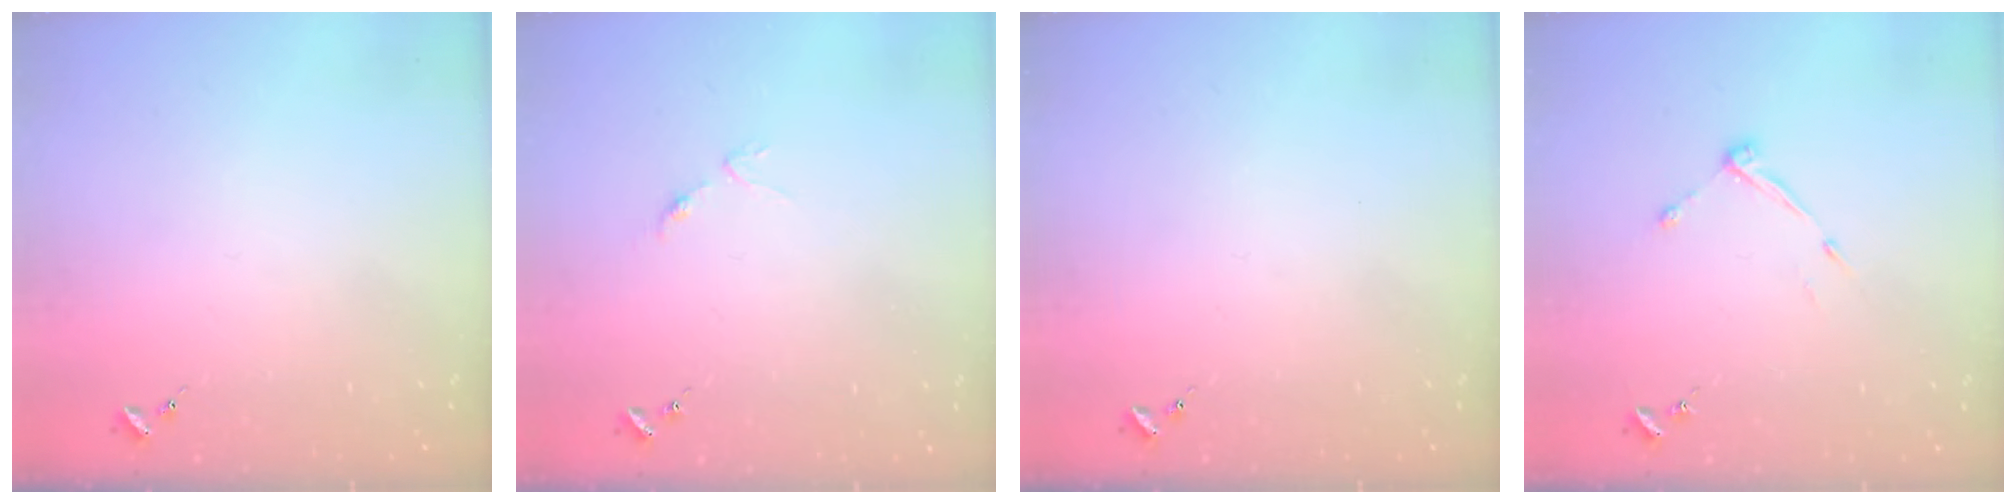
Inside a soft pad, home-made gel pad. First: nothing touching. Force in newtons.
{"total": 3.7, "press": 3.7, "slide": 0.3}
{"total": 0.0}
{"total": 5.1, "press": 5.1, "slide": 0.6}